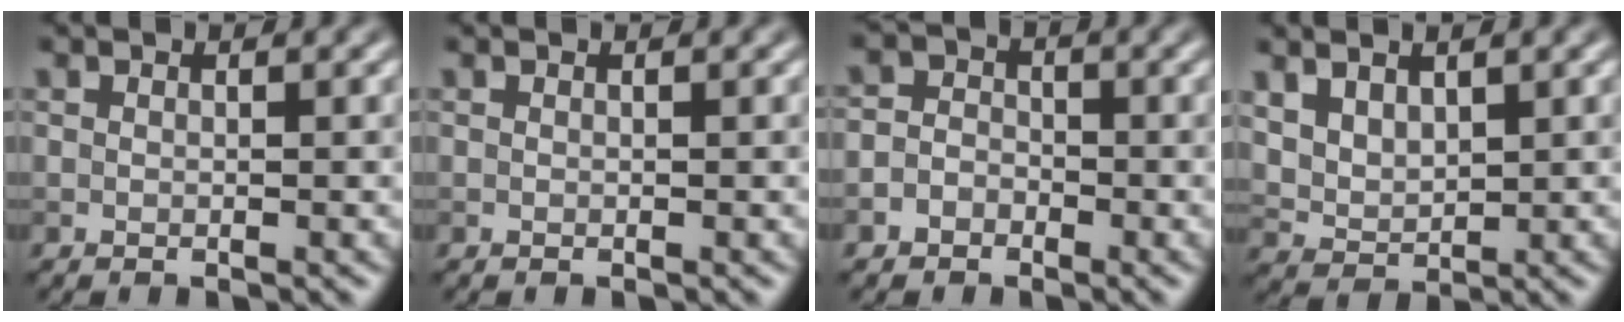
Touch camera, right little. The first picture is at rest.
{"total": 0.0}
{"total": 2.4, "force": [-1.1, 2.0, 0.7], "torque": [0.016, 0.007, -0.032]}
{"total": 3.3, "force": [1.7, 1.9, 2.1], "torque": [-0.045, 0.005, 0.034]}